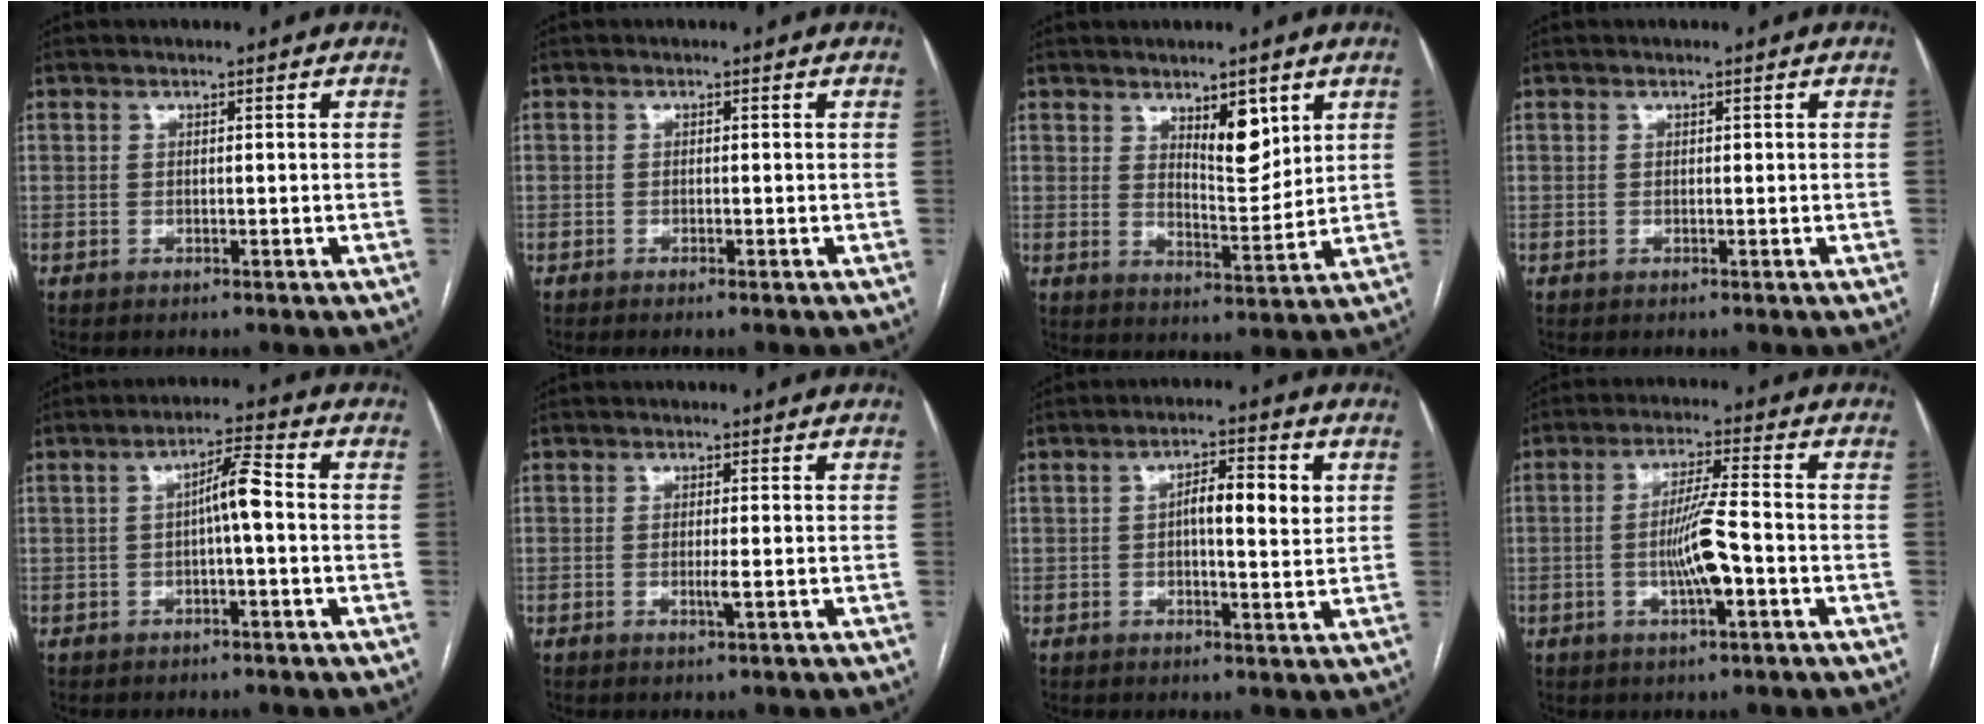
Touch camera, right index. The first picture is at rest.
{"total": 0.5, "force": [-0.4, -0.1, 0.4], "torque": [-0.009, 0.001, -0.007]}
{"total": 6.6, "force": [3.6, 2.2, 5.1], "torque": [-0.082, -0.010, 0.061]}
{"total": 0.0}
{"total": 4.7, "force": [-0.2, 0.5, 4.6], "torque": [-0.076, 0.016, -0.004]}
{"total": 1.5, "force": [-0.3, -0.2, 1.4], "torque": [-0.028, -0.004, -0.006]}
{"total": 6.5, "force": [1.3, 1.6, 6.2], "torque": [-0.099, 0.011, 0.017]}
{"total": 7.3, "force": [-1.8, 0.3, 7.1], "torque": [-0.135, 0.000, -0.034]}